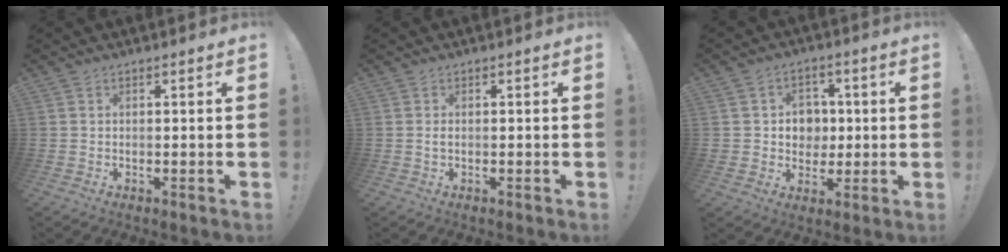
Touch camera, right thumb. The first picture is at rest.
{"total": 0.6, "force": [-0.1, 0.1, 0.6], "torque": [-0.012, 0.002, -0.002]}
{"total": 8.1, "force": [1.0, 7.7, 2.3], "torque": [-0.030, -0.008, 0.026]}